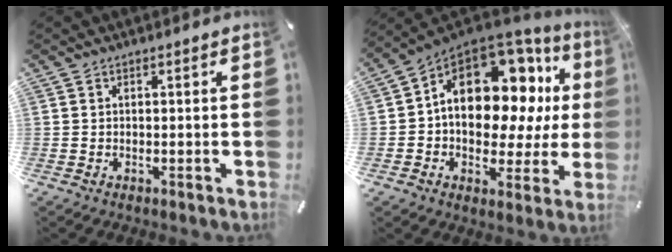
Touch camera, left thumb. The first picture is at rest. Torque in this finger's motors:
{"motor_torque": [0.75, 1.68, 1.67, -1.10, 0.69]}